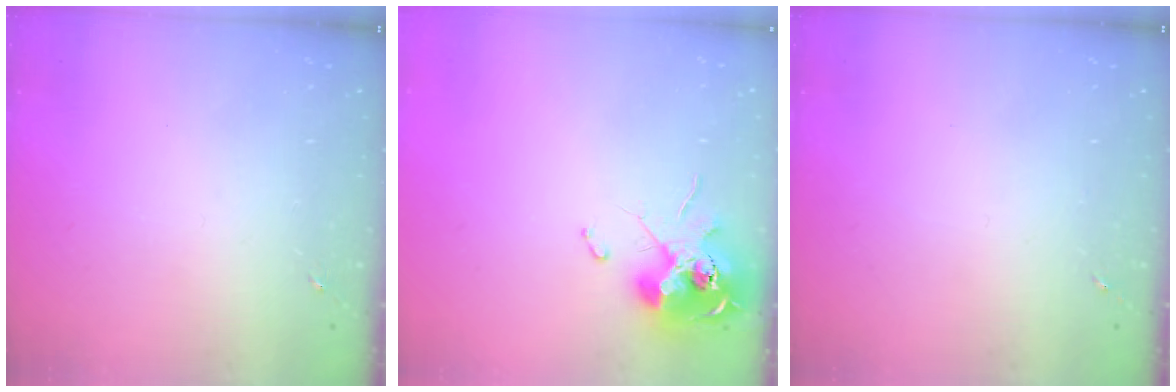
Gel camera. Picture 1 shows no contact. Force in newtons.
{"total": 12.4, "press": 12.3, "slide": 1.1}
{"total": 0.0}